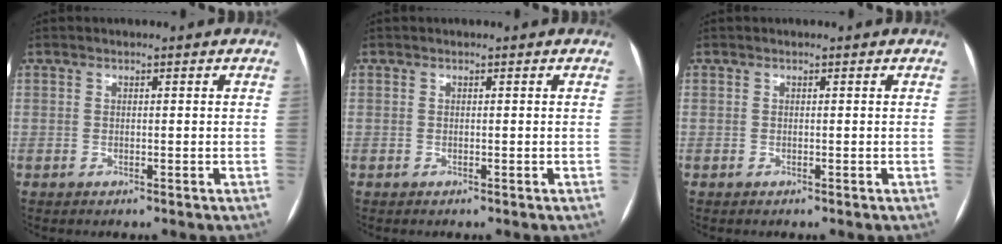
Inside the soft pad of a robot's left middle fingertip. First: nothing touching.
{"total": 0.0}
{"total": 0.0}